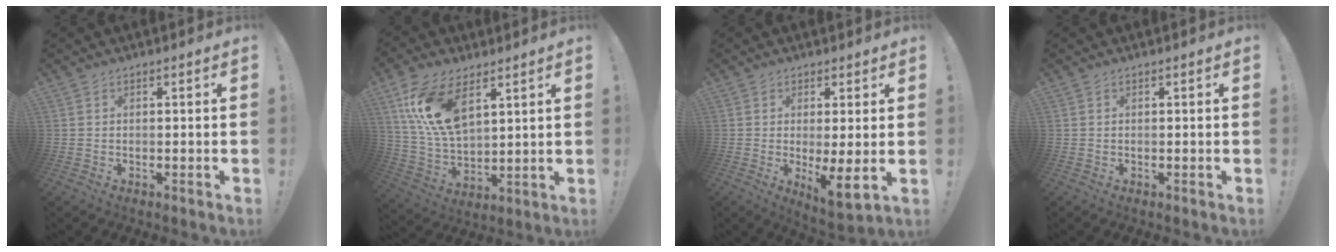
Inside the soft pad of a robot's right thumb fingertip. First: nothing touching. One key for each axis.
{"total": 15.6, "fx": 7.8, "fy": 8.0, "fz": 10.8, "tx": -0.227, "ty": -0.028, "tz": 0.147}
{"total": 6.8, "fx": 0.2, "fy": 0.9, "fz": 6.7, "tx": -0.084, "ty": -0.032, "tz": 0.006}
{"total": 0.0}